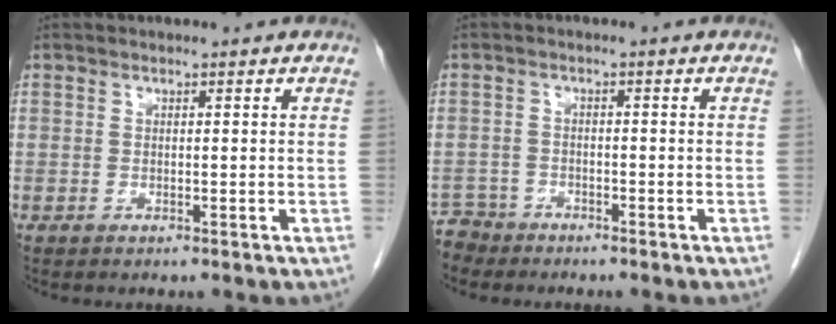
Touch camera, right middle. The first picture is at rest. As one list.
[{"total": 3.1, "force": [-2.8, 0.9, -1.1], "torque": [0.019, -0.003, -0.055]}]